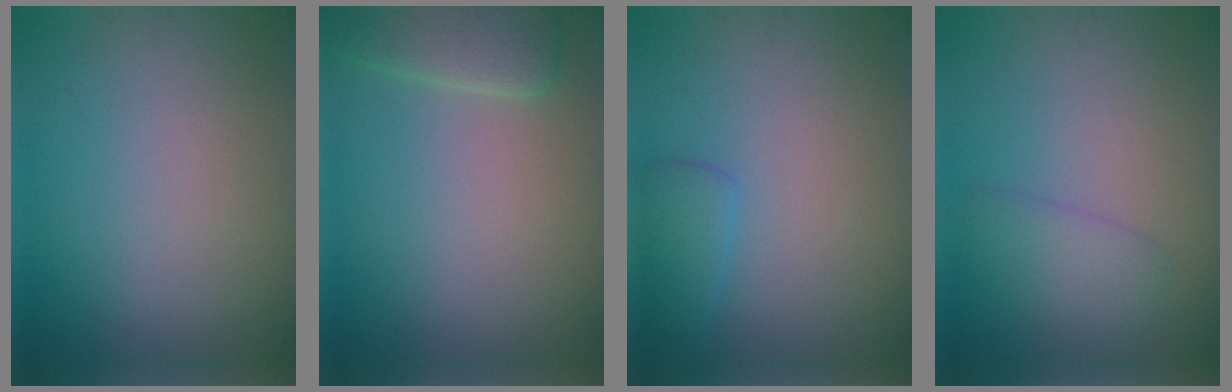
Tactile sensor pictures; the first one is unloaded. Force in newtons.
{"total": 2.9, "press": 2.9, "slide": 0.3}
{"total": 1.8, "press": 1.8, "slide": 0.2}
{"total": 2.2, "press": 2.2, "slide": 0.1}